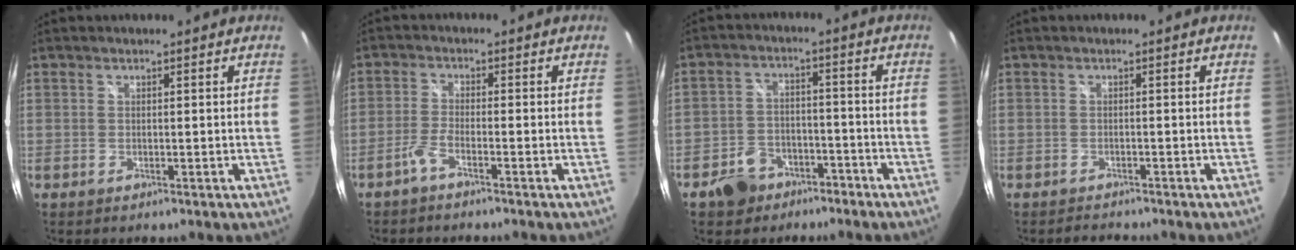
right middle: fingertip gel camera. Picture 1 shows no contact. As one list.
[{"total": 2.6, "force": [-2.0, 0.2, 1.7], "torque": [-0.051, 0.003, -0.043]}, {"total": 8.4, "force": [-5.8, 5.5, 2.7], "torque": [-0.074, 0.022, -0.082]}, {"total": 1.9, "force": [-1.8, 0.3, 0.2], "torque": [-0.008, -0.006, -0.030]}]